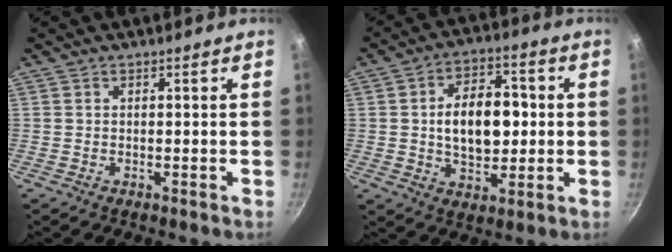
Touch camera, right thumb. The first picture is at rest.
{"total": 12.8, "force": [0.6, 7.8, 10.2], "torque": [-0.133, 0.011, 0.010]}